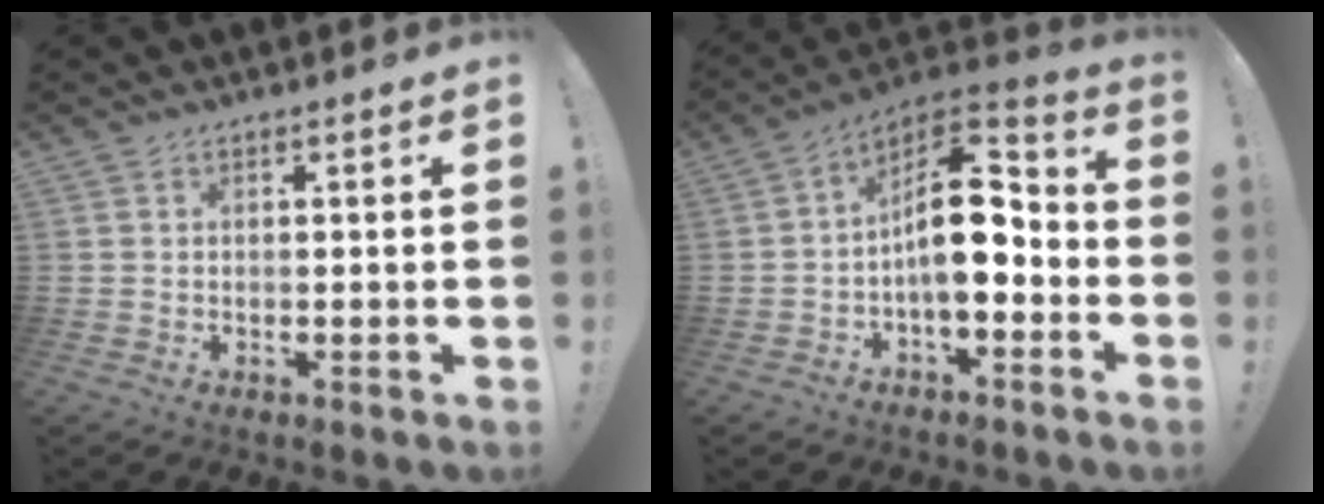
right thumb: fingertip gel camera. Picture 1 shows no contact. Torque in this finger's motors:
{"motor_torque": [2.53, 1.87, 1.60, -0.60, 0.49]}